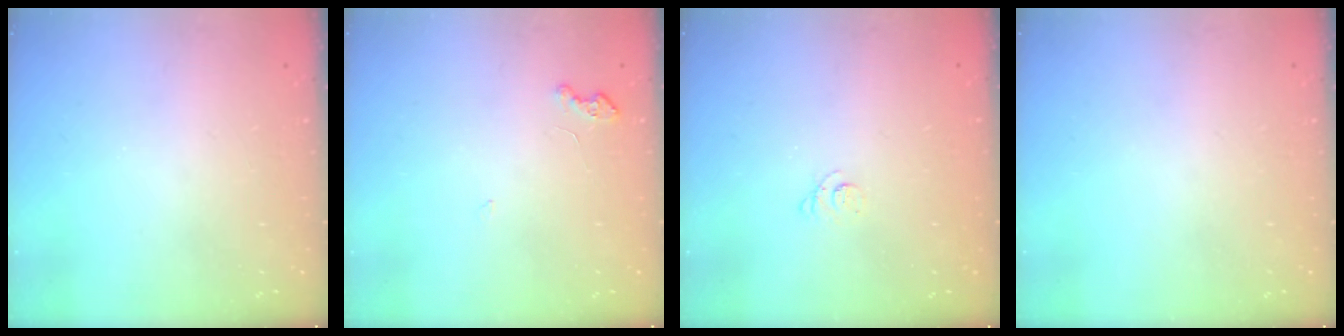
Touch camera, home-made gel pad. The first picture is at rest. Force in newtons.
{"total": 3.4, "press": 3.3, "slide": 0.6}
{"total": 2.4, "press": 2.4, "slide": 0.3}
{"total": 0.0}